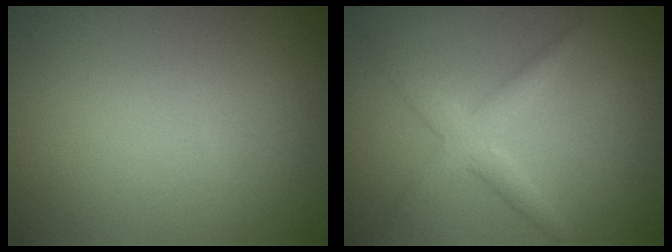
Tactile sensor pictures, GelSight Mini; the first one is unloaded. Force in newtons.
{"total": 2.8, "press": 2.8, "slide": 0.1}